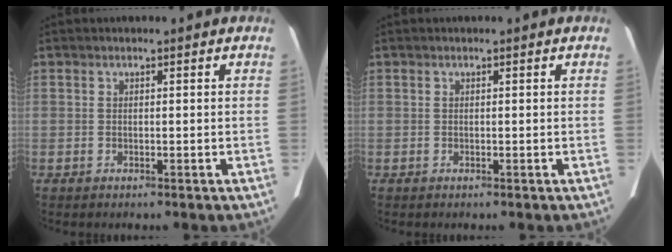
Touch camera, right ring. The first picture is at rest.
{"total": 0.0}